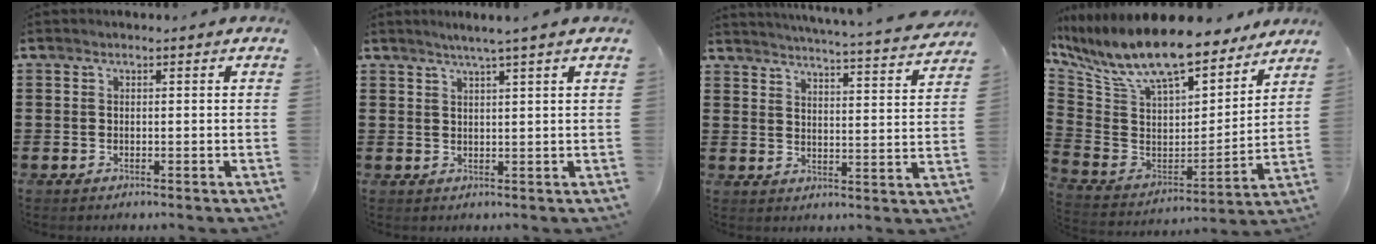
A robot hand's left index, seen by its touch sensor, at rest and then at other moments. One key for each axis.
{"total": 2.4, "fx": 1.9, "fy": -0.7, "fz": 1.3, "tx": -0.027, "ty": -0.004, "tz": 0.032}
{"total": 4.1, "fx": 3.9, "fy": -0.7, "fz": 0.8, "tx": -0.028, "ty": -0.038, "tz": 0.060}
{"total": 12.7, "fx": 10.7, "fy": 2.7, "fz": 6.3, "tx": -0.165, "ty": -0.073, "tz": 0.190}